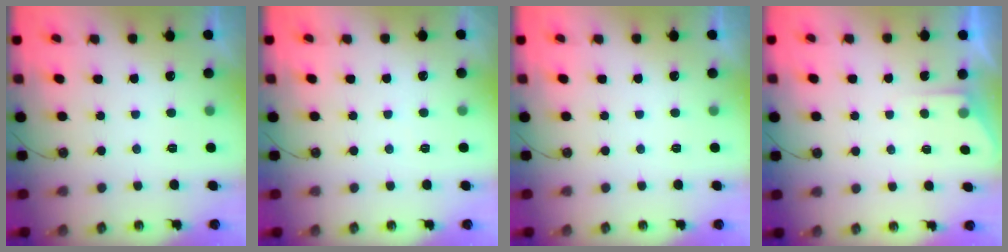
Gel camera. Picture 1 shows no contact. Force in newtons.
{"total": 2.4, "press": 2.3, "slide": 0.4}
{"total": 0.0}
{"total": 4.3, "press": 4.3, "slide": 0.4}